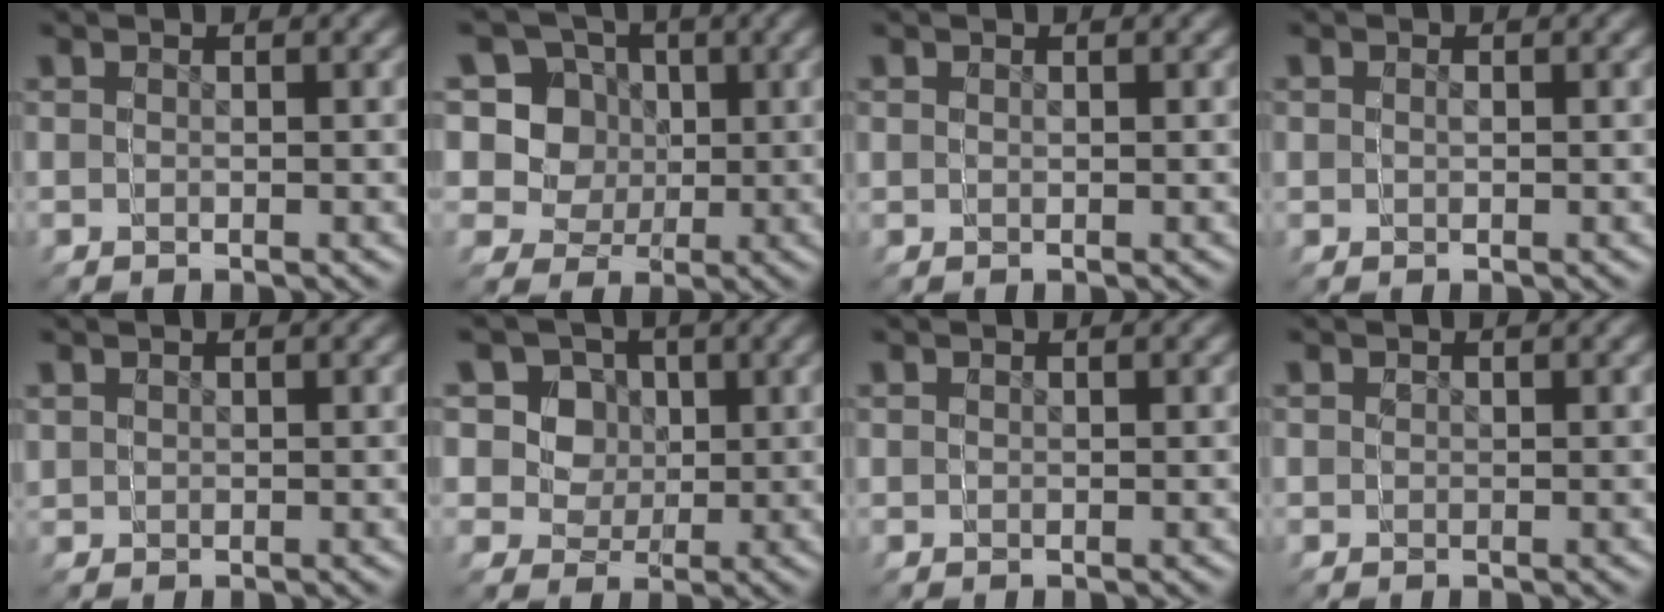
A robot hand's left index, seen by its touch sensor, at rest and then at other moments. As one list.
[{"total": 10.0, "force": [0.6, 8.8, 4.5], "torque": [-0.078, -0.034, 0.018]}, {"total": 0.6, "force": [0.2, 0.6, 0.1], "torque": [0.001, 0.000, 0.004]}, {"total": 1.0, "force": [0.0, 0.9, -0.4], "torque": [0.003, -0.010, 0.006]}, {"total": 1.7, "force": [0.6, 1.5, 0.5], "torque": [-0.005, -0.001, 0.013]}, {"total": 11.6, "force": [1.2, 10.4, 4.9], "torque": [-0.073, -0.027, 0.023]}, {"total": 0.7, "force": [0.3, 0.5, 0.4], "torque": [-0.004, 0.000, 0.007]}, {"total": 1.2, "force": [0.3, 0.9, 0.7], "torque": [-0.007, -0.003, 0.006]}]